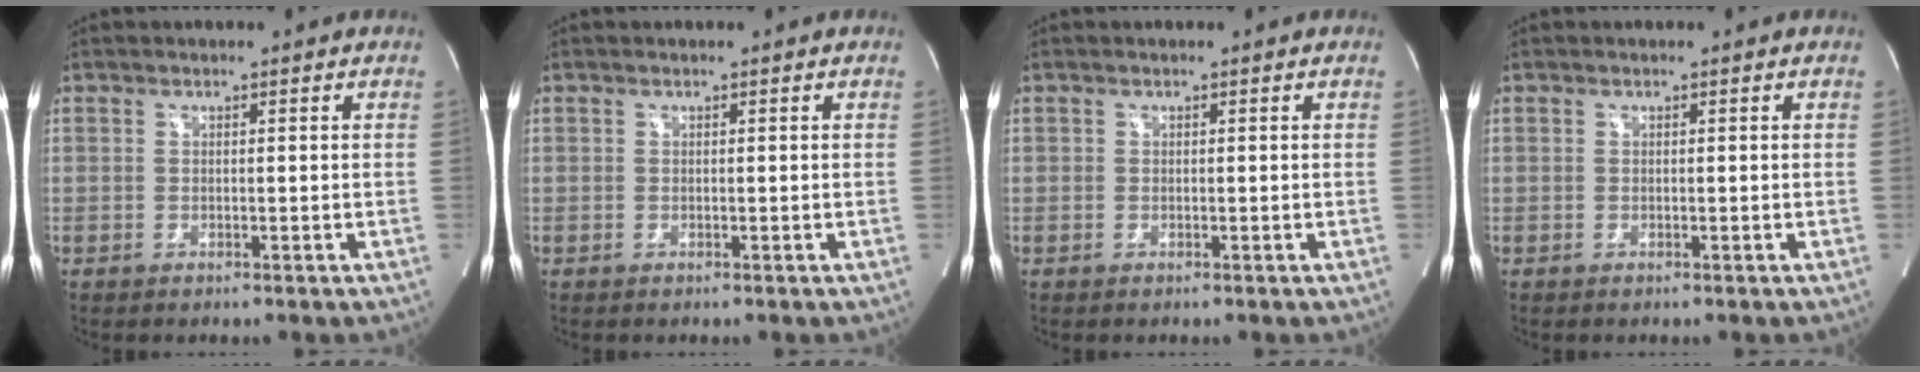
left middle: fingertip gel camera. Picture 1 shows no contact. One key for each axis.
{"total": 0.0}
{"total": 0.0}
{"total": 0.0}